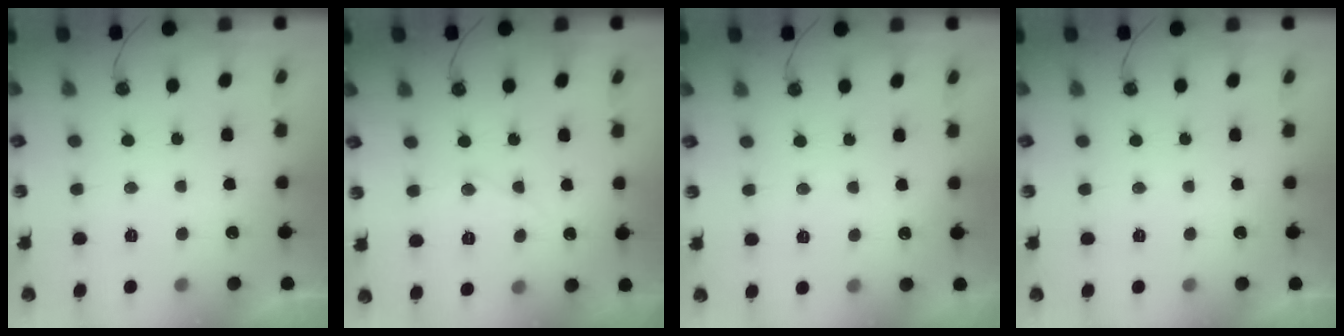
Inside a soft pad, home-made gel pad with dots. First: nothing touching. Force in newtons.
{"total": 8.8, "press": 8.7, "slide": 0.7}
{"total": 3.6, "press": 3.5, "slide": 0.6}
{"total": 0.0}